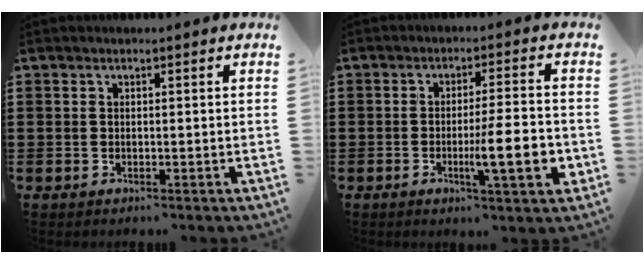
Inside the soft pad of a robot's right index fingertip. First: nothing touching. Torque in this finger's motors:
{"motor_torque": [0.16, 0.05, 0.26, 0.14]}